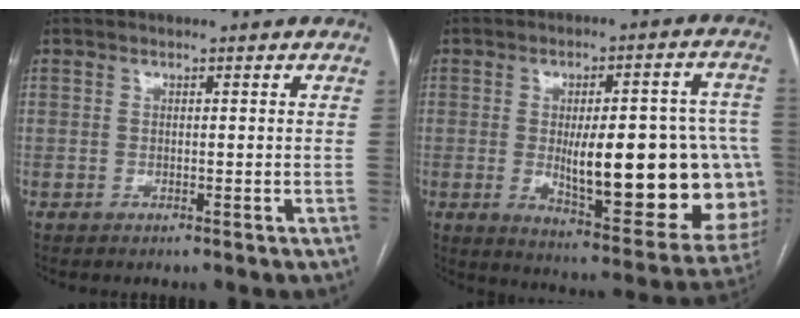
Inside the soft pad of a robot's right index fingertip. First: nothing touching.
{"total": 23.7, "force": [-2.2, 6.9, 22.6], "torque": [-0.224, 0.015, 0.002]}